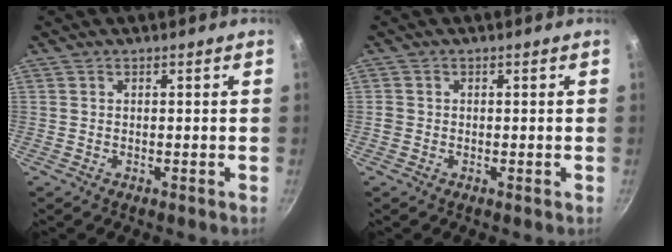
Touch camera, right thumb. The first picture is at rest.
{"total": 1.1, "force": [-0.3, 1.0, 0.4], "torque": [-0.007, 0.002, -0.008]}